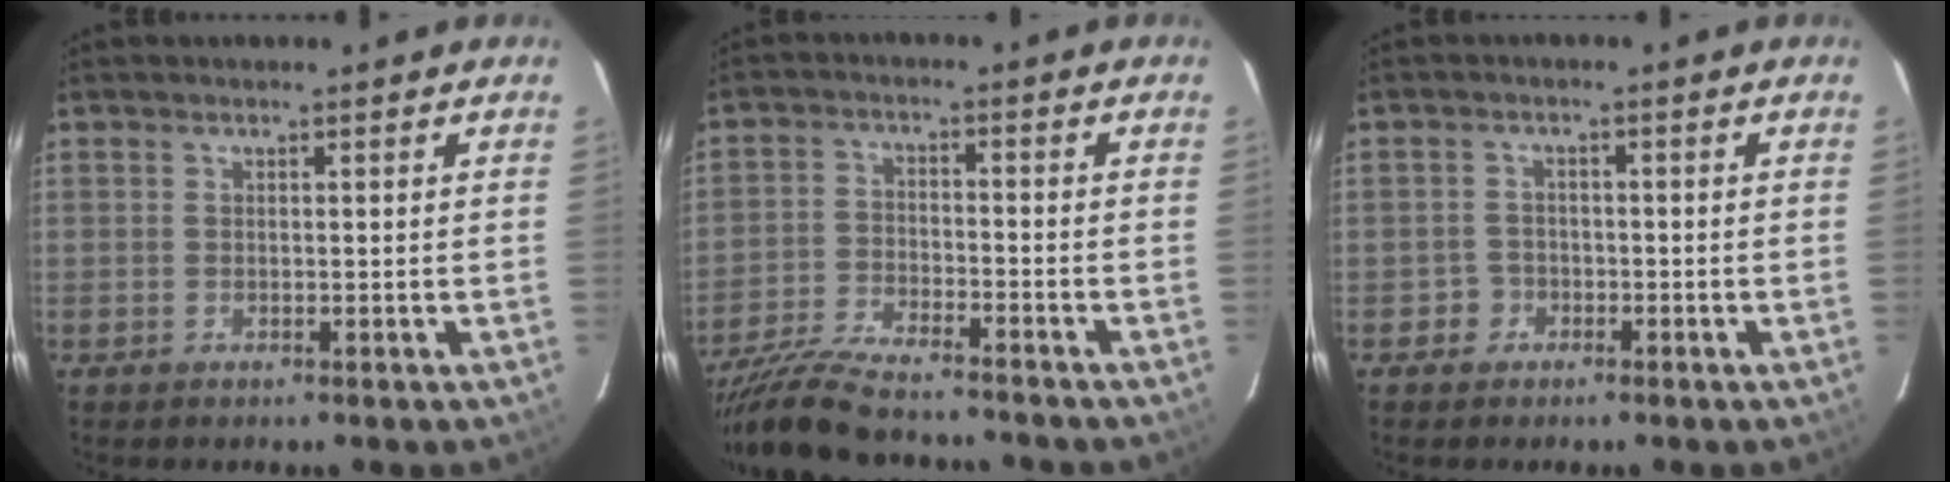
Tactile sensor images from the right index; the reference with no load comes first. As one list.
[{"total": 13.4, "force": [-12.1, 2.0, 5.5], "torque": [-0.136, -0.022, -0.217]}, {"total": 2.6, "force": [-1.5, 2.2, -0.1], "torque": [-0.001, 0.011, -0.026]}]